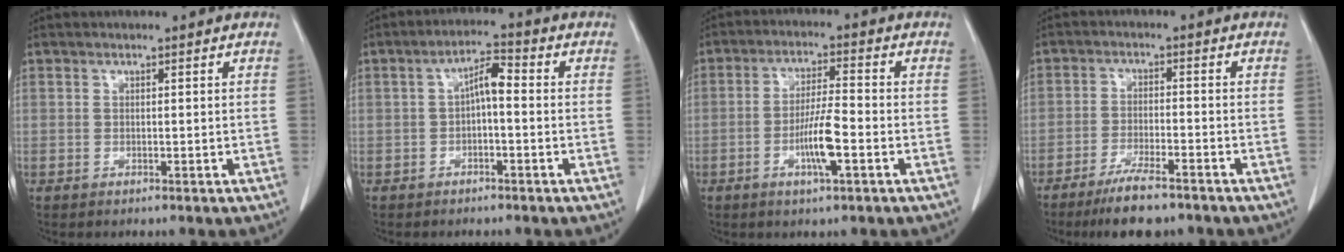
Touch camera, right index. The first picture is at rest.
{"total": 4.3, "force": [-0.2, 1.2, 4.1], "torque": [-0.070, 0.018, -0.005]}
{"total": 6.9, "force": [-2.4, 0.6, 6.4], "torque": [-0.122, -0.001, -0.044]}
{"total": 7.7, "force": [-6.0, 1.3, 4.7], "torque": [-0.081, -0.016, -0.100]}